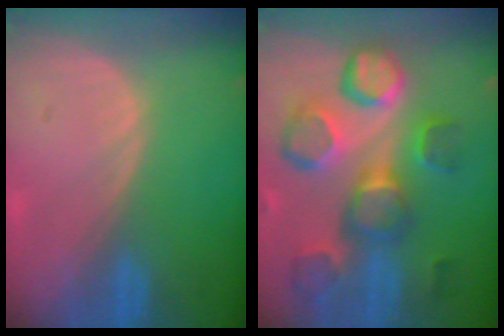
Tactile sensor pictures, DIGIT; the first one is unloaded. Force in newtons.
{"total": 12.5, "press": 11.1, "slide": 5.7}